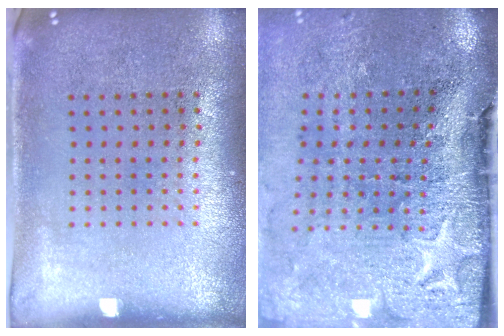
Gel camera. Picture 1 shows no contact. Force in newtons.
{"total": 5.0, "press": 3.9, "slide": 3.1}